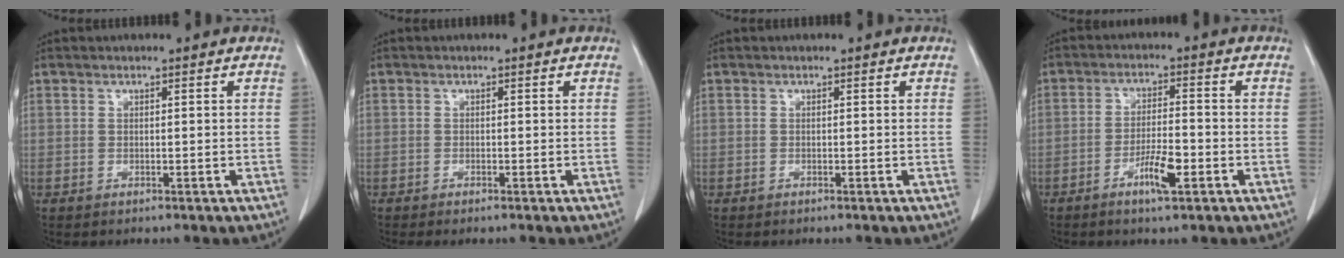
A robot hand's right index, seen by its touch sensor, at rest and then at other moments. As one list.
[{"total": 1.0, "force": [-0.8, 0.0, 0.6], "torque": [-0.009, -0.002, -0.014]}, {"total": 0.0}, {"total": 5.4, "force": [-2.5, 0.8, 4.7], "torque": [-0.087, -0.004, -0.046]}]